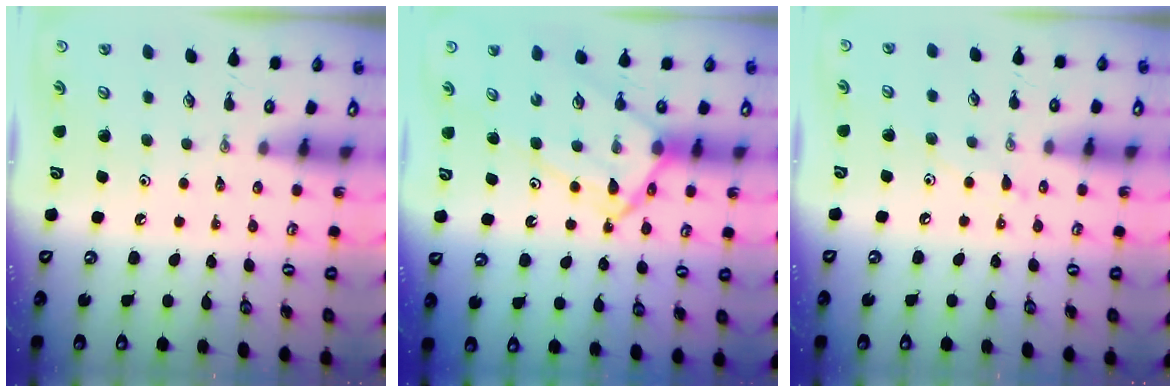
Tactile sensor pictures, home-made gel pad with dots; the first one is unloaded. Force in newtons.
{"total": 11.1, "press": 11.0, "slide": 1.3}
{"total": 6.0, "press": 6.0, "slide": 0.4}